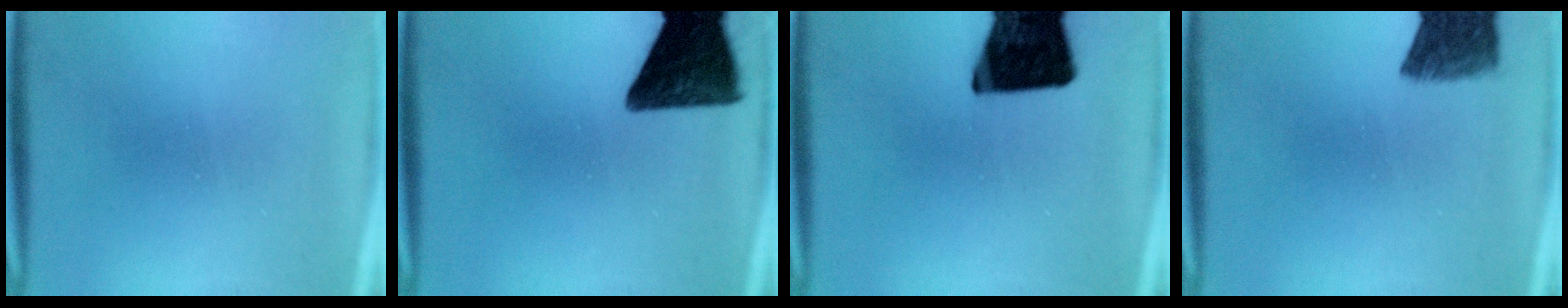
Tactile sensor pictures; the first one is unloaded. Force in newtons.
{"total": 13.4}
{"total": 19.8}
{"total": 7.8}